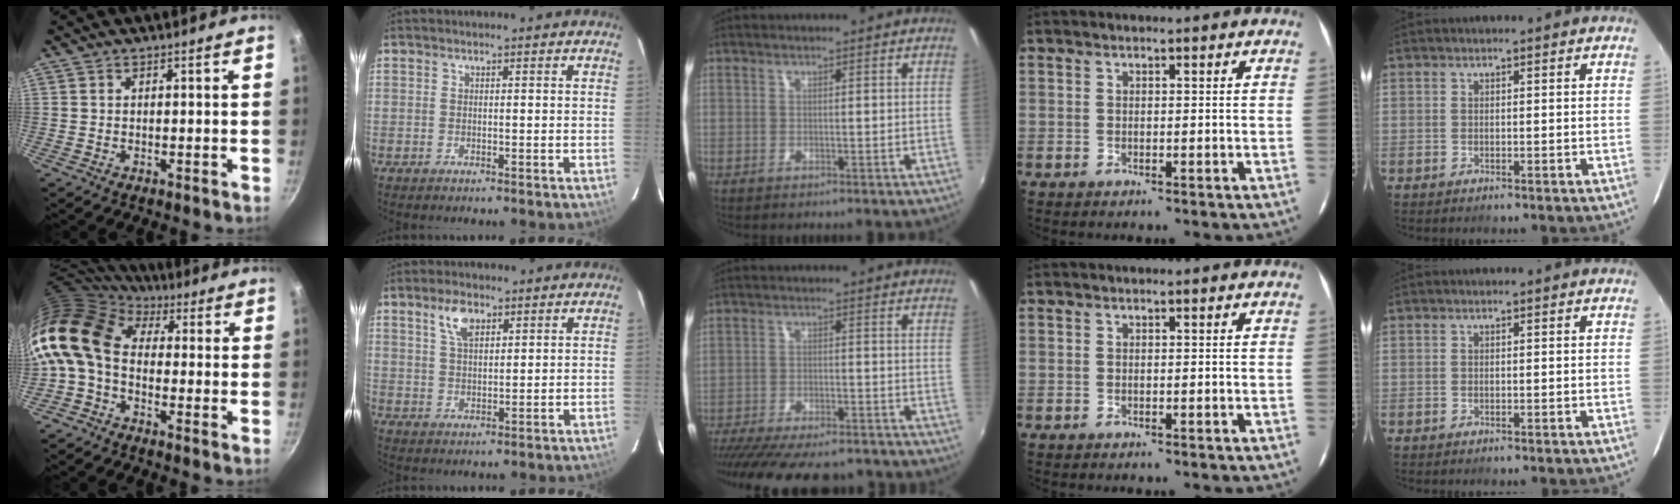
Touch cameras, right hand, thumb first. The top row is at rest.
{"thumb": {"total": 13.9, "force": [0.7, 9.8, 9.8], "torque": [-0.193, 0.026, -0.011]}, "index": {"total": 5.3, "force": [3.0, 2.5, 3.5], "torque": [-0.064, 0.009, 0.057]}, "middle": {"total": 20.6, "force": [-17.4, 5.9, 9.4], "torque": [-0.191, -0.028, -0.247]}}